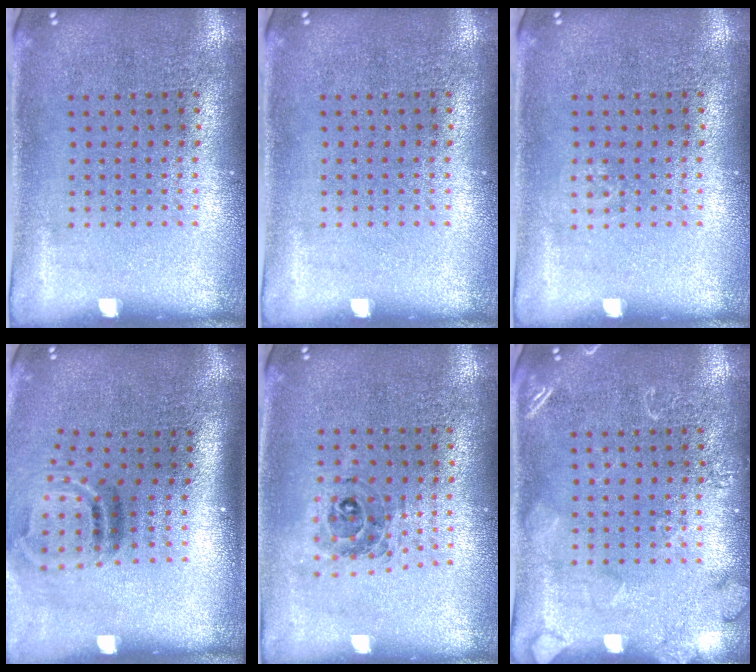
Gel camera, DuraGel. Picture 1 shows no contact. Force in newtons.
{"total": 0.0}
{"total": 0.7, "press": 0.7, "slide": 0.1}
{"total": 2.0, "press": 1.2, "slide": 1.6}
{"total": 0.5, "press": 0.5, "slide": 0.2}
{"total": 2.0, "press": 2.0, "slide": 0.2}